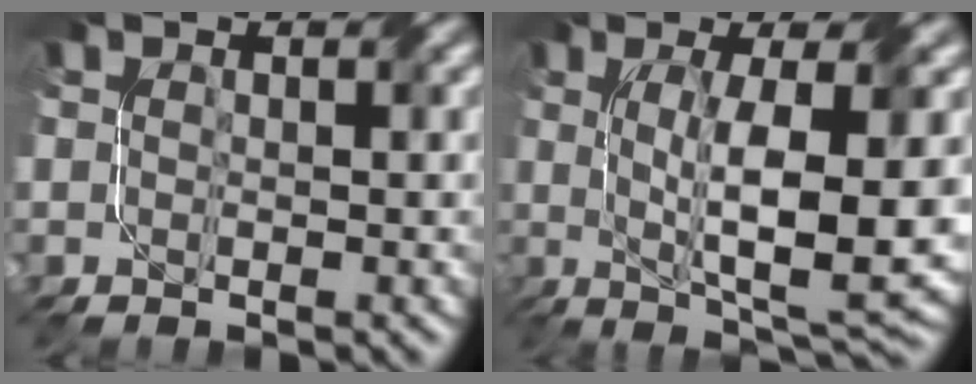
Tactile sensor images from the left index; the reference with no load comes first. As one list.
[{"total": 9.9, "force": [0.1, 2.1, 9.7], "torque": [-0.158, -0.006, 0.009]}]